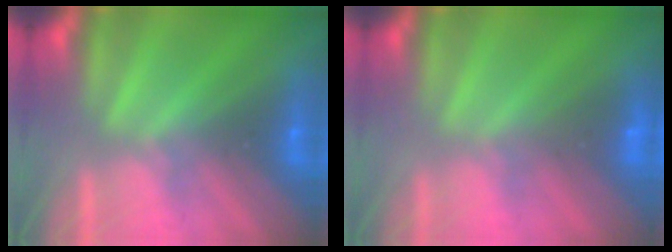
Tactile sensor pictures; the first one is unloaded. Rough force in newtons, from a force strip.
{"total": 3.0}